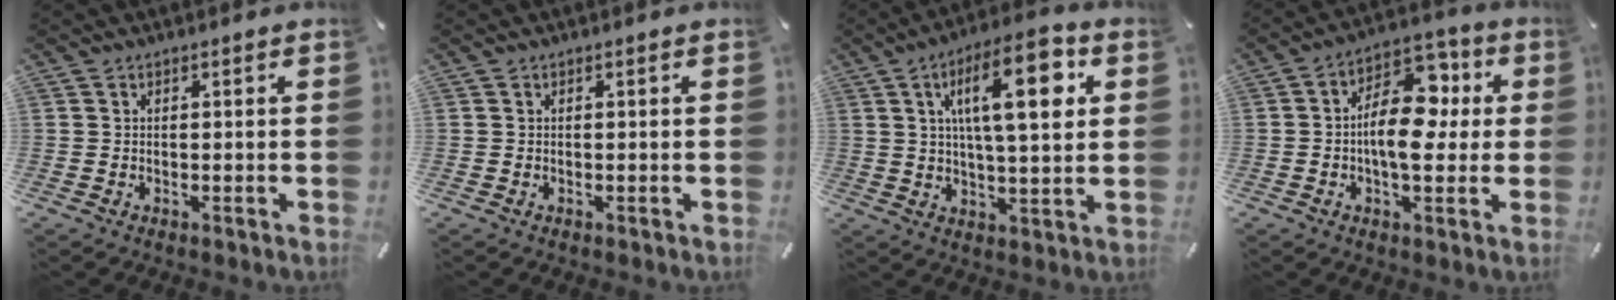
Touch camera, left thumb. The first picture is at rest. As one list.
[{"total": 0.0}, {"total": 17.4, "force": [5.8, 5.7, 15.4], "torque": [-0.238, -0.003, 0.082]}, {"total": 14.1, "force": [0.3, 8.5, 11.2], "torque": [-0.174, -0.002, 0.003]}]